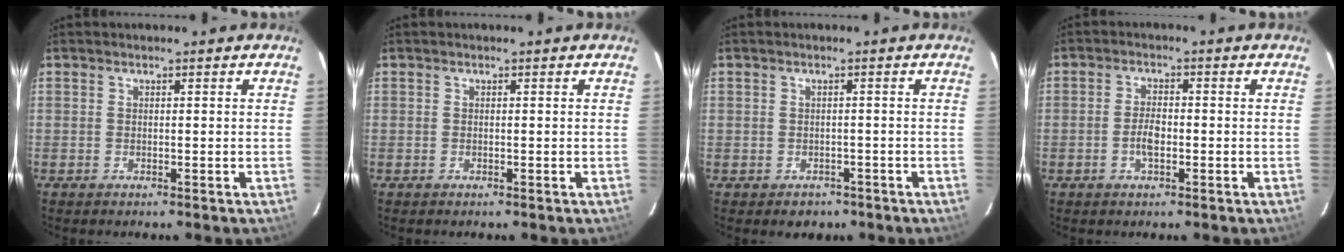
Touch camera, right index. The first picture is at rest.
{"total": 0.0}
{"total": 3.1, "force": [-1.6, 2.6, 0.4], "torque": [-0.004, 0.012, -0.013]}
{"total": 3.5, "force": [-1.0, 1.5, 2.9], "torque": [-0.060, 0.003, -0.019]}